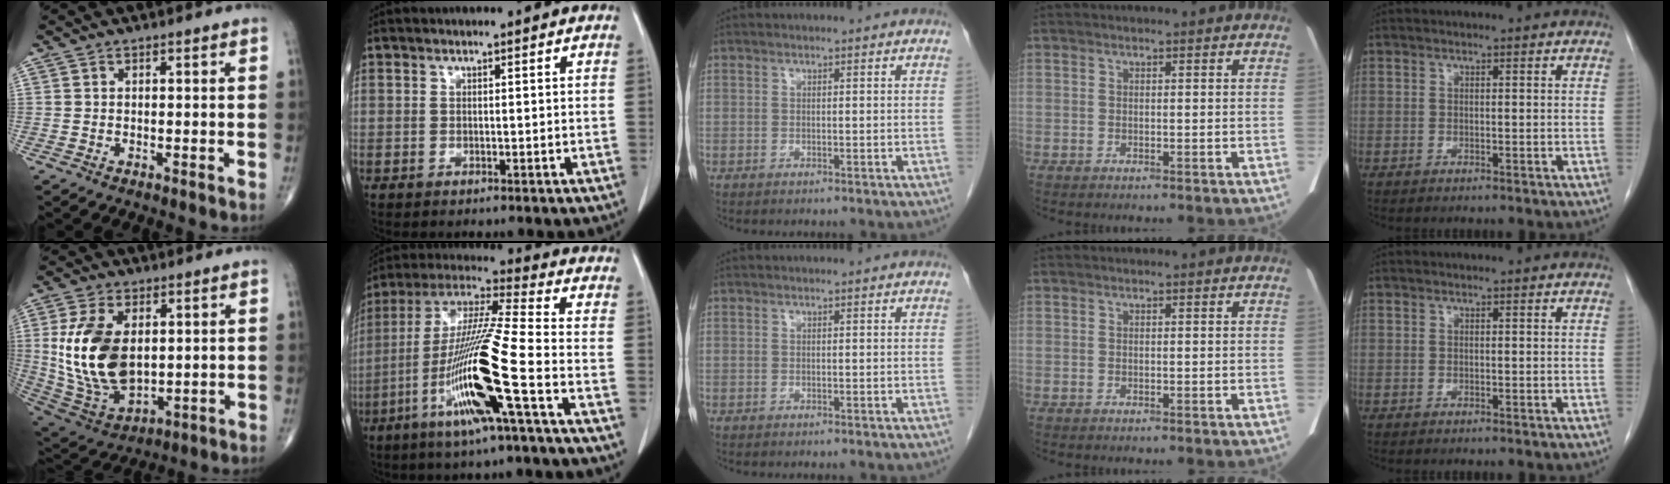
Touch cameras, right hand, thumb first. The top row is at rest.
{"thumb": {"total": 18.2, "force": [2.1, 10.6, 14.6], "torque": [-0.284, -0.019, 0.058]}, "index": {"total": 17.3, "force": [-6.3, -0.7, 16.1], "torque": [-0.332, -0.020, -0.126]}}